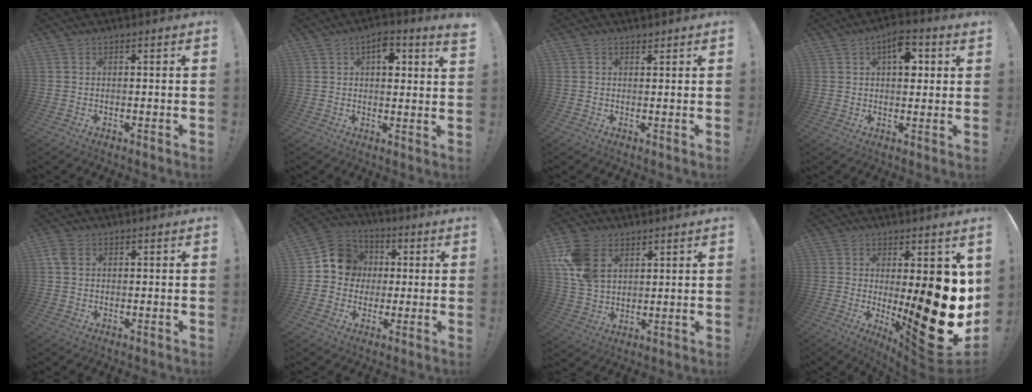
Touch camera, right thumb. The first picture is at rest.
{"total": 5.7, "force": [2.7, 2.4, 4.4], "torque": [-0.055, -0.011, 0.042]}
{"total": 1.0, "force": [1.0, 0.4, 0.2], "torque": [0.009, -0.007, 0.016]}
{"total": 8.2, "force": [2.9, 4.6, 6.1], "torque": [-0.076, -0.003, 0.048]}
{"total": 3.7, "force": [1.2, 2.5, 2.4], "torque": [-0.056, 0.005, 0.024]}
{"total": 11.8, "force": [1.2, 10.9, 4.2], "torque": [-0.057, 0.011, 0.028]}
{"total": 14.3, "force": [6.2, 10.0, 8.1], "torque": [-0.156, -0.014, 0.126]}
{"total": 24.5, "force": [-1.8, 8.7, 22.8], "torque": [-0.286, -0.028, -0.012]}